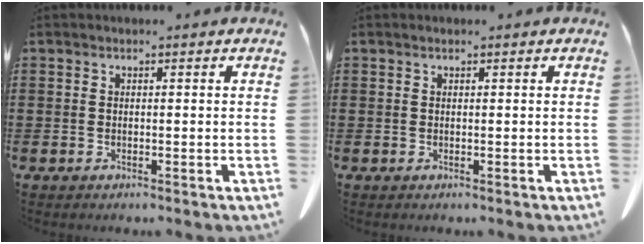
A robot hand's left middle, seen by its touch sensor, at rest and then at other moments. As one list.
[{"total": 0.0}]